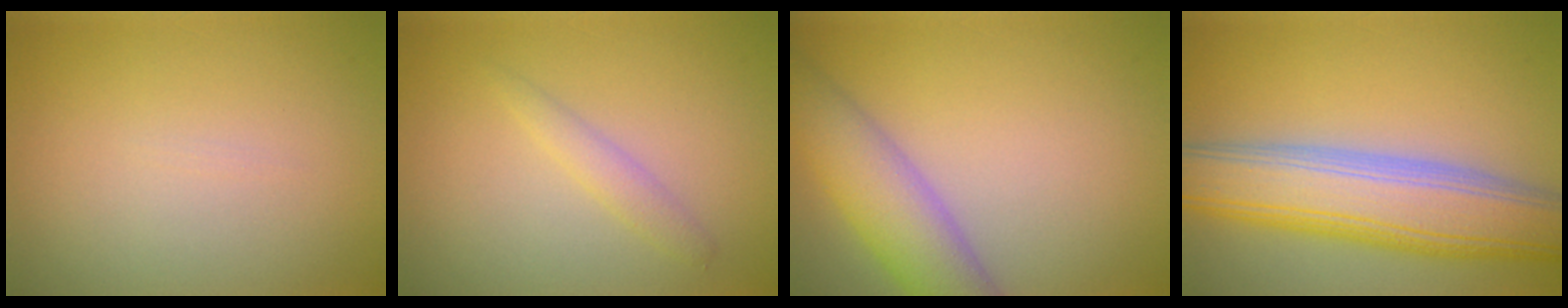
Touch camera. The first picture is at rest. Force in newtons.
{"total": 1.5, "press": 1.5, "slide": 0.1}
{"total": 6.0, "press": 6.0, "slide": 0.4}
{"total": 9.8, "press": 9.8, "slide": 0.4}